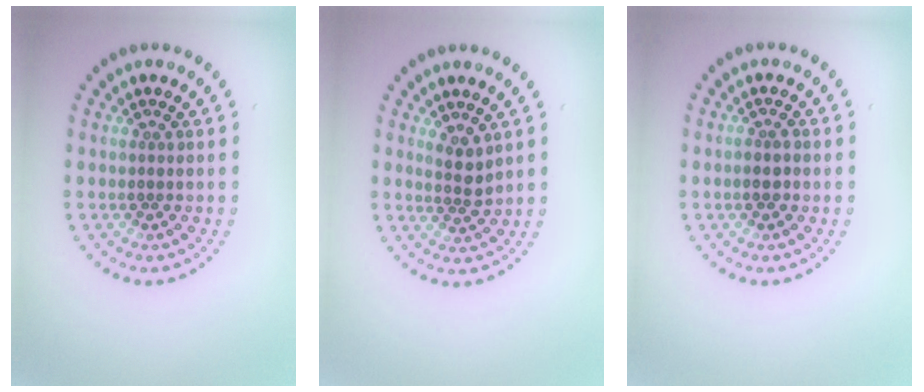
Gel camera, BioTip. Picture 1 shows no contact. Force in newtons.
{"total": 1.9, "press": 1.6, "slide": 1.1}
{"total": 1.3, "press": 1.3, "slide": 0.3}